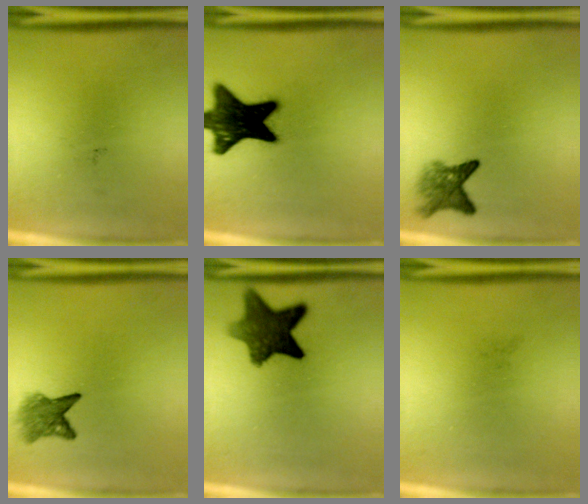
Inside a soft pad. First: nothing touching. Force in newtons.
{"total": 18.2}
{"total": 3.9}
{"total": 3.9}
{"total": 10.4}
{"total": 0.0}